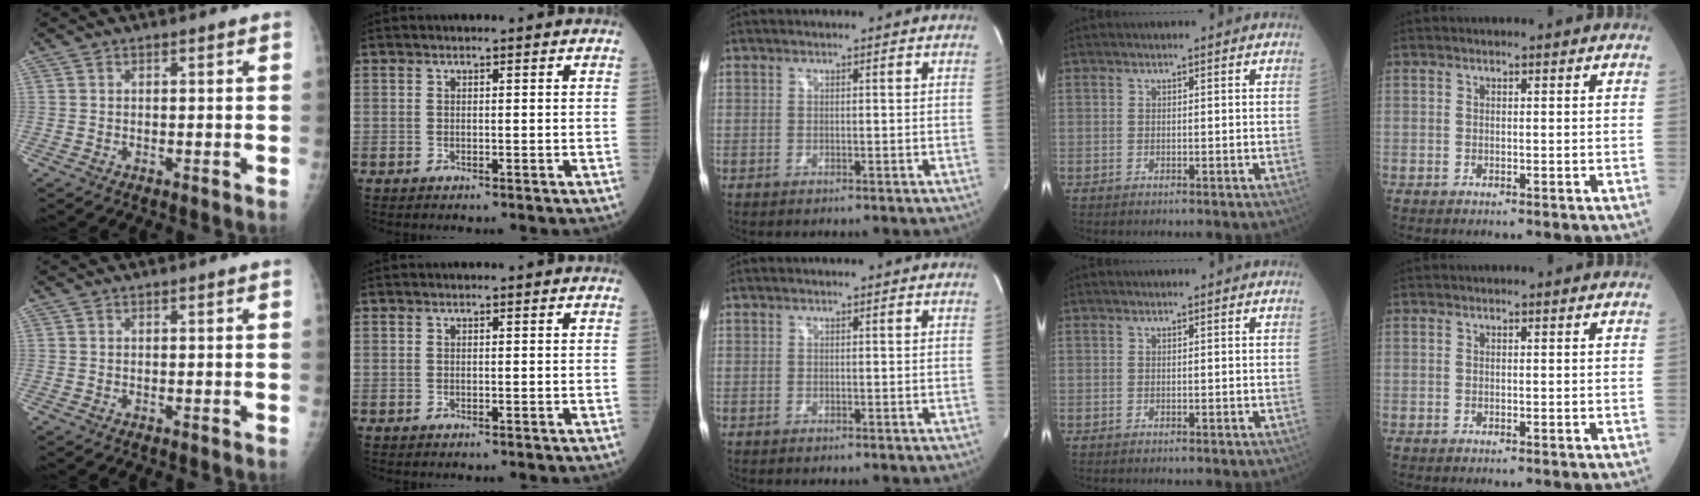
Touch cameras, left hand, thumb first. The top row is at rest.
{}